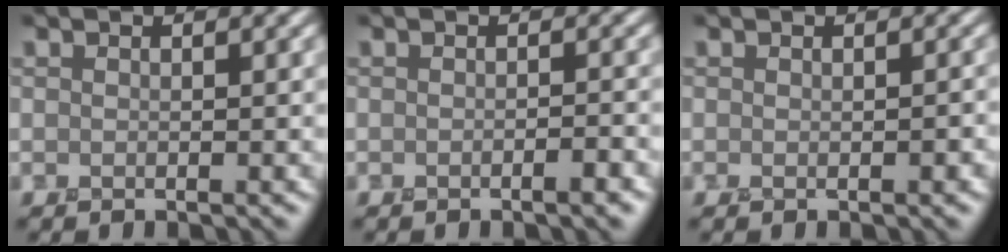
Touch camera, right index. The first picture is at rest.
{"total": 1.4, "force": [-0.7, 0.4, 1.1], "torque": [-0.006, 0.006, -0.013]}
{"total": 0.7, "force": [-0.3, 0.2, 0.7], "torque": [-0.009, 0.002, -0.004]}